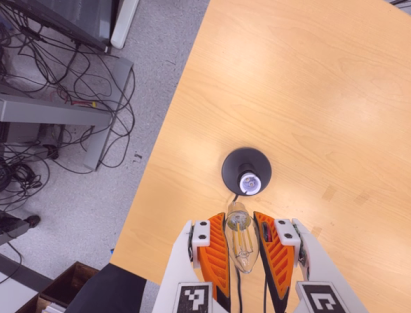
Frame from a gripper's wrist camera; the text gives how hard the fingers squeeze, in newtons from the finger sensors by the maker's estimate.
{"total": 21.7, "left": 23.5, "right": 19.9}